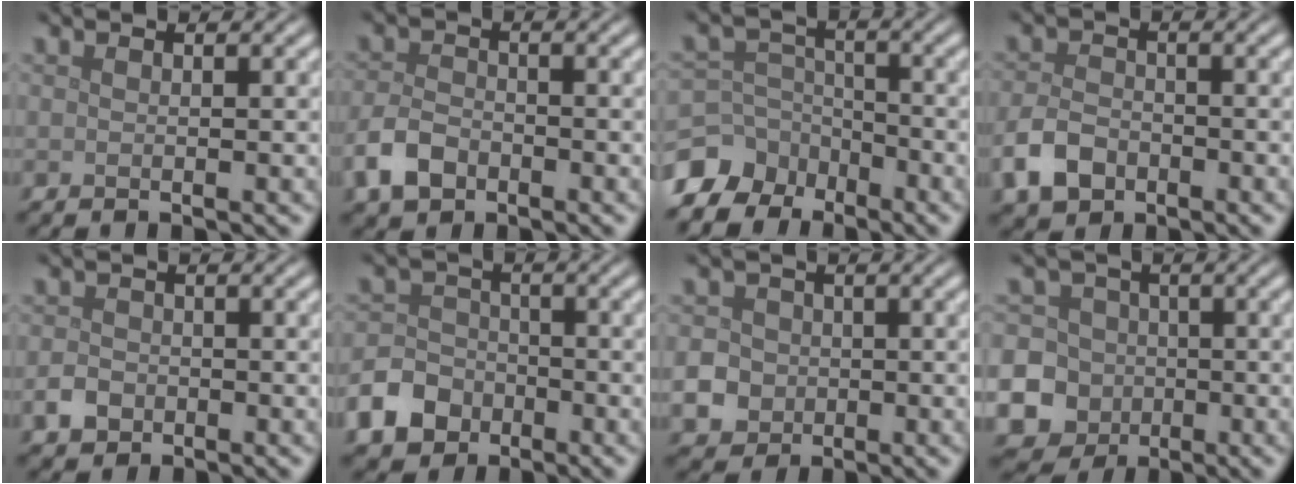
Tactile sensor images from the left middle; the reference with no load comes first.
{"total": 3.4, "force": [-2.0, 2.1, 1.8], "torque": [-0.034, -0.001, -0.047]}
{"total": 7.4, "force": [-5.4, 4.9, 1.3], "torque": [-0.019, -0.003, -0.105]}
{"total": 3.7, "force": [-2.0, 2.5, 1.9], "torque": [-0.040, -0.002, -0.044]}
{"total": 1.9, "force": [-0.9, 1.5, 0.8], "torque": [-0.012, -0.001, -0.021]}
{"total": 5.8, "force": [-3.3, 4.4, 1.8], "torque": [-0.029, -0.005, -0.074]}
{"total": 6.7, "force": [-1.8, 6.1, 1.8], "torque": [-0.042, -0.014, -0.056]}
{"total": 16.9, "force": [-5.4, 15.6, 3.7], "torque": [-0.118, -0.030, -0.120]}